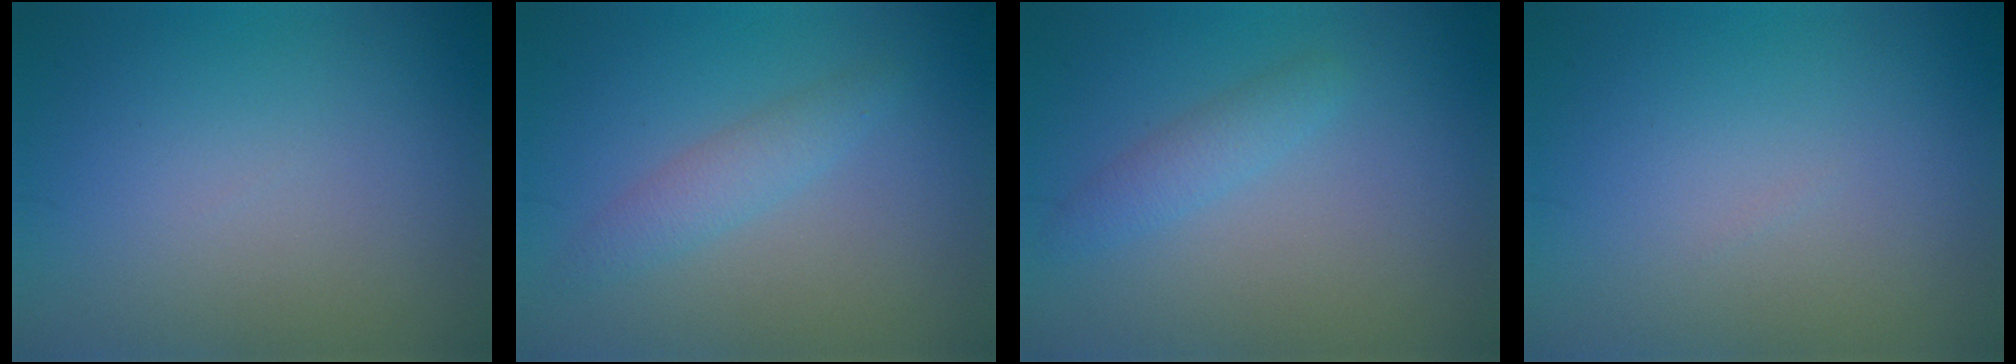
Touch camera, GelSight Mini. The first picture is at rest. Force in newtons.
{"total": 2.1, "press": 2.1, "slide": 0.2}
{"total": 1.8, "press": 1.8, "slide": 0.1}
{"total": 0.0}